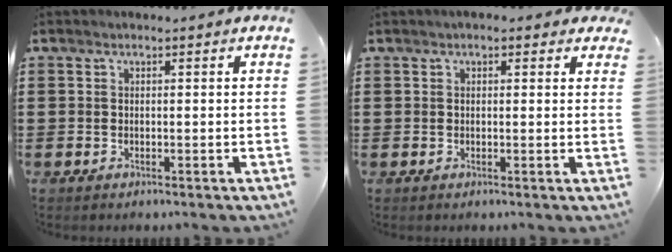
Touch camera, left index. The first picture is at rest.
{"total": 1.3, "force": [0.8, 0.8, 0.6], "torque": [-0.014, 0.009, 0.013]}